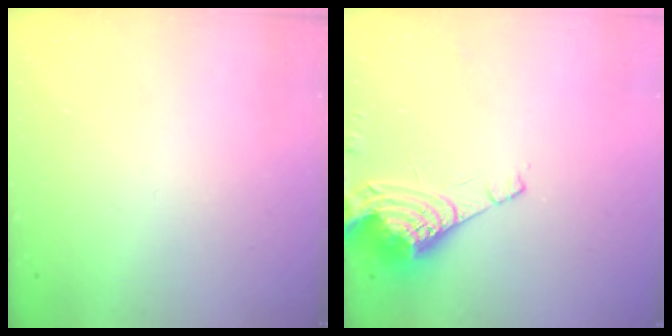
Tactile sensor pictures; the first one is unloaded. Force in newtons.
{"total": 9.8, "press": 9.7, "slide": 1.2}